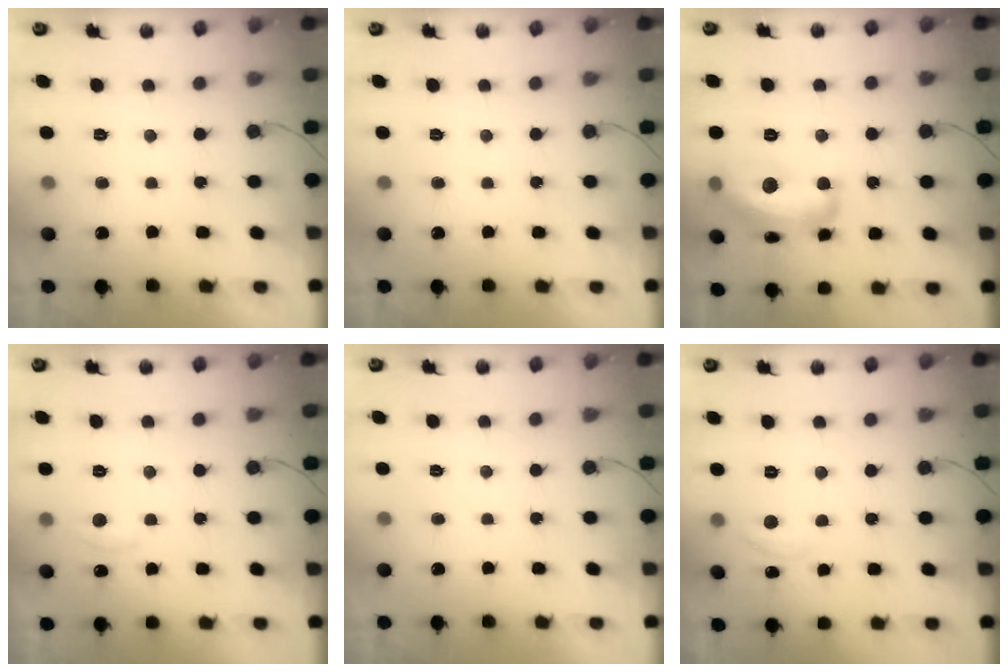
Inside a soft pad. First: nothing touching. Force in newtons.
{"total": 0.0}
{"total": 16.7, "press": 16.7, "slide": 1.0}
{"total": 5.5, "press": 5.5, "slide": 0.6}
{"total": 0.0}
{"total": 5.8, "press": 5.8, "slide": 0.3}